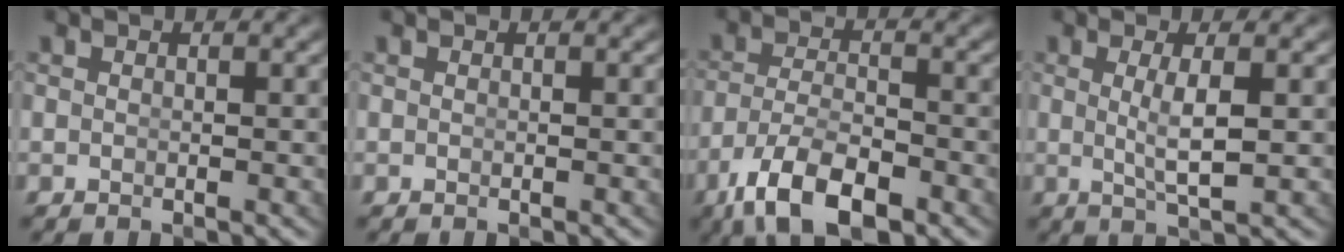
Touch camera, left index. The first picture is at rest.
{"total": 0.0}
{"total": 7.5, "force": [-4.7, 3.0, 5.0], "torque": [-0.089, -0.029, -0.060]}
{"total": 3.0, "force": [0.0, -0.2, 3.0], "torque": [-0.060, -0.018, 0.014]}